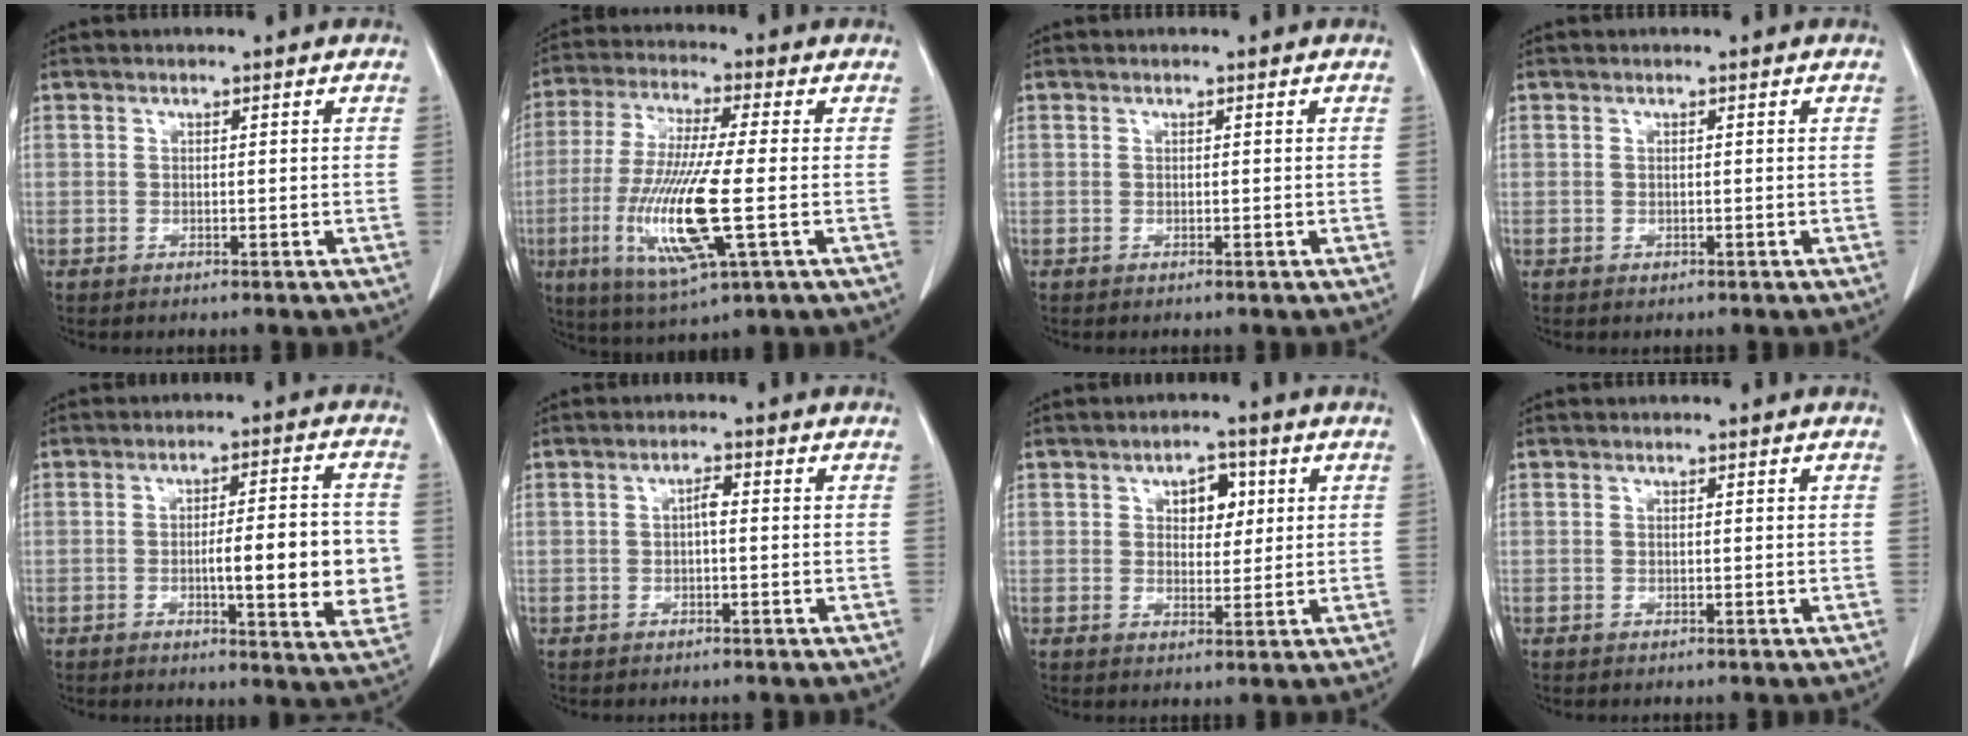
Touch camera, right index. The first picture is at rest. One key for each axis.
{"total": 14.6, "fx": -3.4, "fy": 1.2, "fz": 14.1, "tx": -0.292, "ty": -0.025, "tz": -0.062}
{"total": 0.0}
{"total": 0.0}
{"total": 12.6, "fx": -1.5, "fy": 2.1, "fz": 12.4, "tx": -0.162, "ty": 0.002, "tz": -0.018}
{"total": 1.6, "fx": -0.1, "fy": 0.4, "fz": 1.6, "tx": -0.028, "ty": 0.005, "tz": -0.002}
{"total": 4.5, "fx": 1.6, "fy": 2.7, "fz": 3.3, "tx": -0.045, "ty": 0.009, "tz": 0.026}
{"total": 0.0}